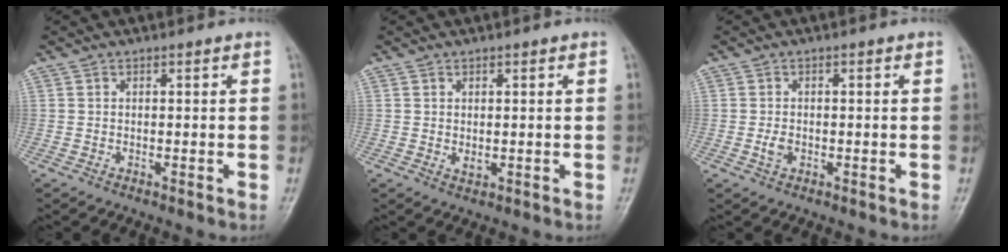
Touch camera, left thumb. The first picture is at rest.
{"total": 1.7, "force": [0.2, 1.0, 1.3], "torque": [-0.018, -0.005, 0.007]}
{"total": 1.9, "force": [-0.5, 1.3, 1.3], "torque": [-0.023, 0.001, -0.010]}